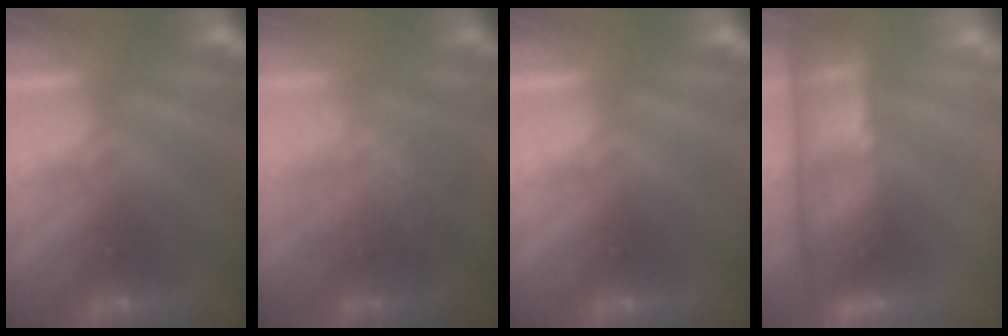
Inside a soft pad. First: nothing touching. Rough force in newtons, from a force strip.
{"total": 2.8}
{"total": 0.0}
{"total": 5.8}